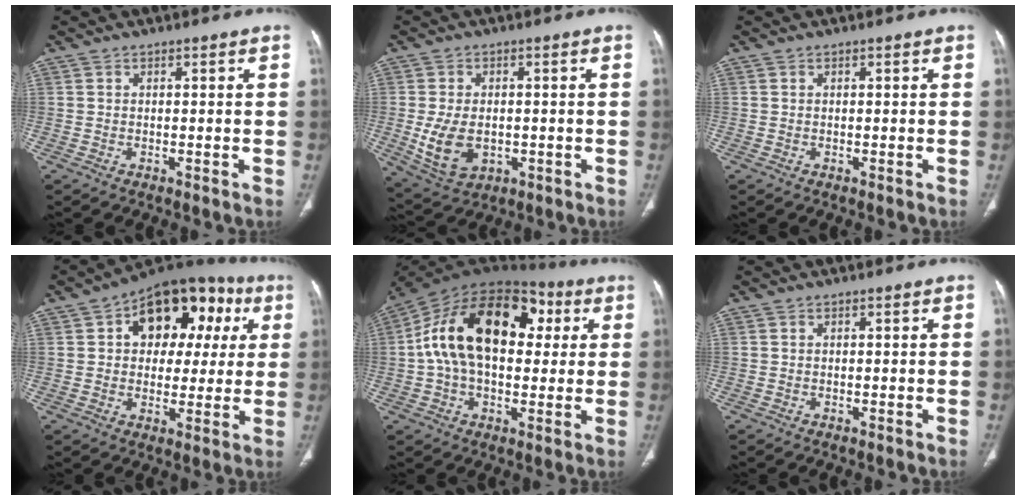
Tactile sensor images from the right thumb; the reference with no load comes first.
{"total": 9.1, "force": [-1.2, 6.1, 6.7], "torque": [-0.121, -0.003, -0.004]}
{"total": 0.0}
{"total": 18.8, "force": [5.5, 12.1, 13.4], "torque": [-0.123, 0.023, 0.073]}
{"total": 23.6, "force": [4.4, 14.4, 18.1], "torque": [-0.305, 0.039, 0.062]}
{"total": 0.0}